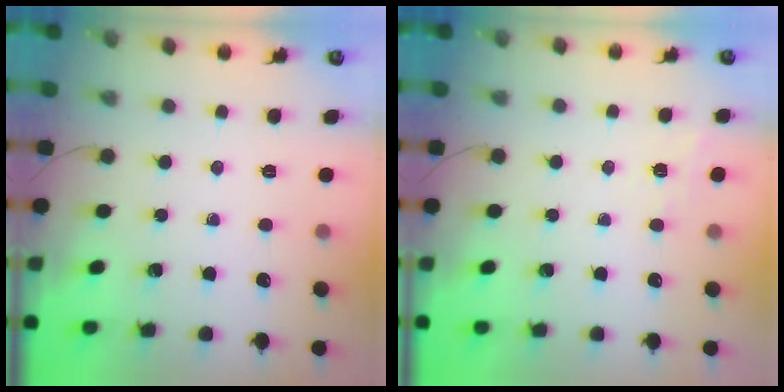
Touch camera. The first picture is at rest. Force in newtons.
{"total": 6.1, "press": 5.9, "slide": 1.6}